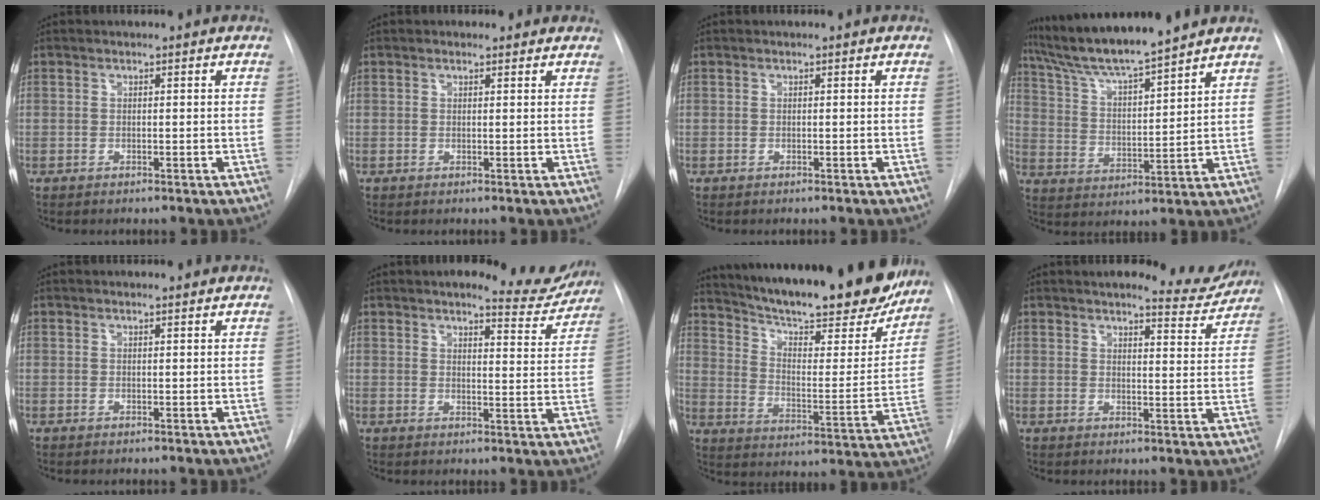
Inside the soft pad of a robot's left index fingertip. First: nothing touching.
{"total": 1.4, "force": [1.1, 0.7, 0.4], "torque": [-0.008, 0.007, 0.012]}
{"total": 0.0}
{"total": 12.8, "force": [11.5, -0.6, 5.5], "torque": [-0.104, 0.009, 0.209]}
{"total": 0.7, "force": [0.7, 0.0, 0.0], "torque": [-0.008, 0.002, 0.010]}
{"total": 7.9, "force": [7.5, 1.6, 2.0], "torque": [-0.014, -0.023, 0.080]}
{"total": 28.8, "force": [24.5, 5.4, 14.3], "torque": [-0.228, -0.041, 0.329]}
{"total": 7.3, "force": [7.1, 1.2, 1.5], "torque": [-0.013, -0.023, 0.076]}